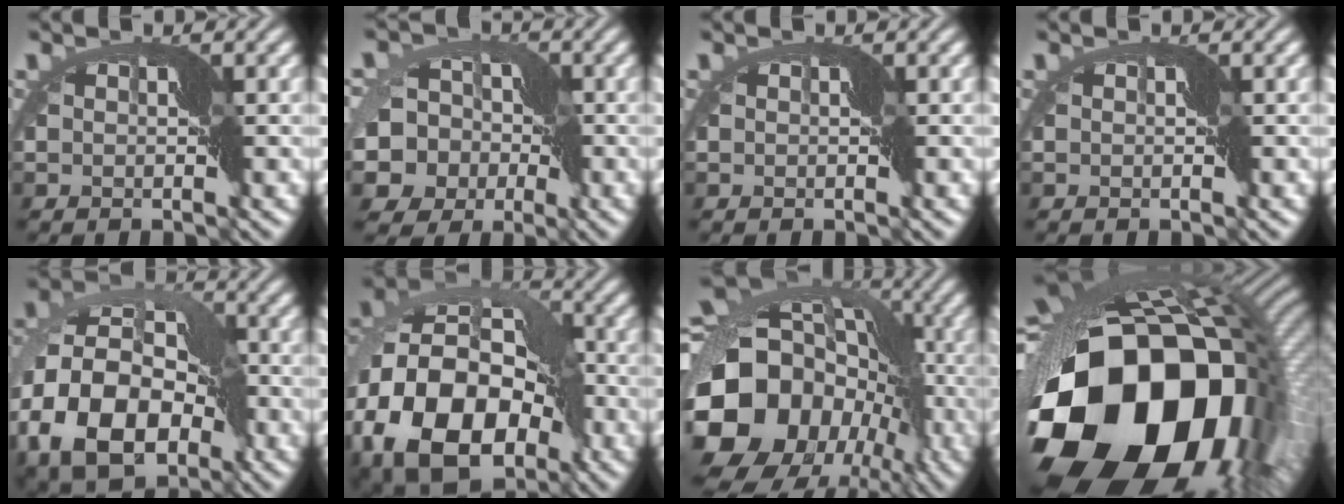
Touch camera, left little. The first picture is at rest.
{"total": 11.7, "force": [-2.8, 10.2, 5.0], "torque": [-0.093, -0.015, -0.075]}
{"total": 0.0}
{"total": 0.0}
{"total": 12.1, "force": [-4.5, 8.5, 7.4], "torque": [-0.163, -0.003, -0.093]}
{"total": 15.6, "force": [-5.4, 10.9, 9.7], "torque": [-0.203, -0.001, -0.108]}
{"total": 21.5, "force": [-6.0, 18.2, 9.7], "torque": [-0.198, -0.015, -0.148]}
{"total": 20.7, "force": [-6.1, 13.5, 14.5], "torque": [-0.316, -0.080, -0.078]}